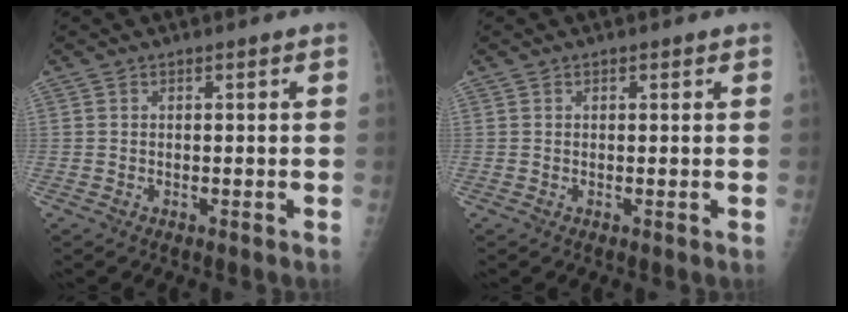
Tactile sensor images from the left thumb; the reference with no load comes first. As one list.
[{"total": 0.5, "force": [0.3, 0.3, 0.3], "torque": [-0.002, -0.001, 0.002]}]